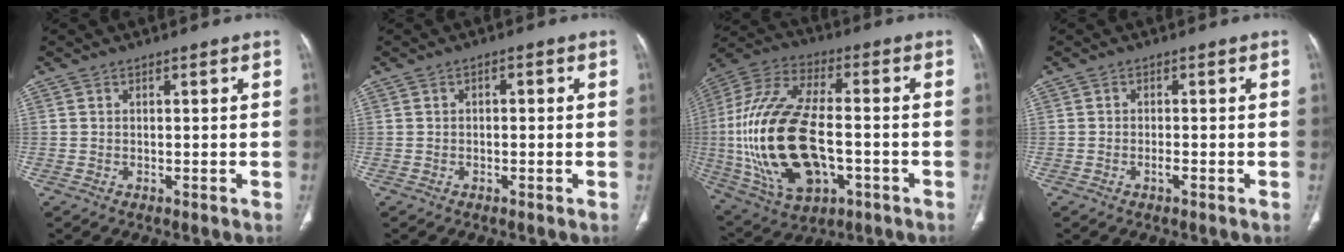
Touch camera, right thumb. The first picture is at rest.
{"total": 1.1, "force": [0.0, 0.7, 0.8], "torque": [-0.010, 0.006, -0.003]}
{"total": 26.1, "force": [-3.6, 13.6, 22.0], "torque": [-0.465, 0.009, -0.048]}
{"total": 1.3, "force": [-0.7, 0.4, 1.0], "torque": [-0.020, 0.004, -0.012]}